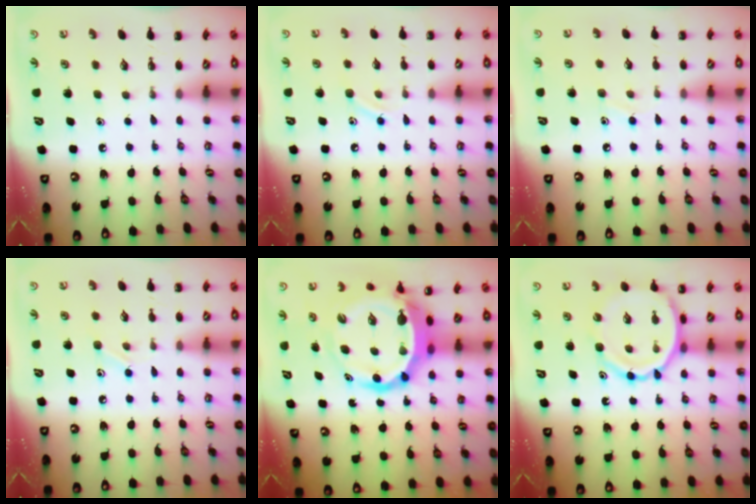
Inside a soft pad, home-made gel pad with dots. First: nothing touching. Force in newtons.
{"total": 8.3, "press": 8.1, "slide": 1.8}
{"total": 5.6, "press": 5.2, "slide": 2.0}
{"total": 7.7, "press": 7.3, "slide": 2.5}
{"total": 9.8, "press": 9.4, "slide": 2.8}
{"total": 10.8, "press": 10.4, "slide": 2.8}